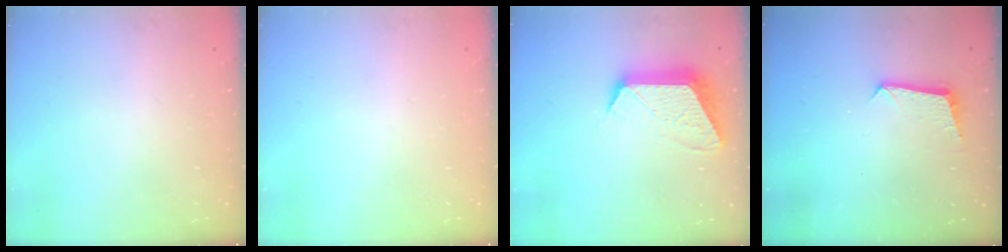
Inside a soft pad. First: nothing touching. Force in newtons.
{"total": 0.0}
{"total": 12.1, "press": 12.1, "slide": 0.6}
{"total": 7.1, "press": 7.1, "slide": 0.5}